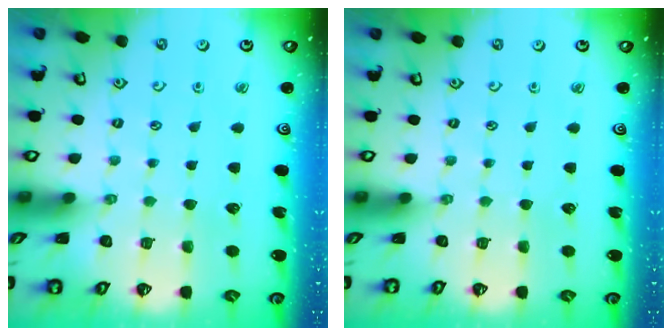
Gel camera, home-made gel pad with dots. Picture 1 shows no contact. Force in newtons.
{"total": 0.0}